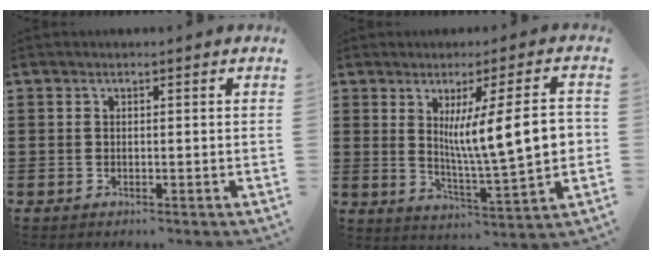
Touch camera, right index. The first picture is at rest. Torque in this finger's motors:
{"motor_torque": [2.14, 0.00, 0.71, 0.21]}